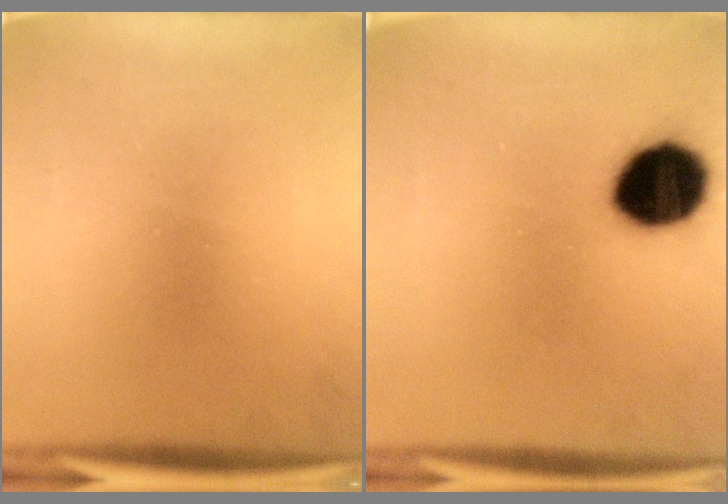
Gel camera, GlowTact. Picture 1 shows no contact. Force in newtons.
{"total": 15.0}